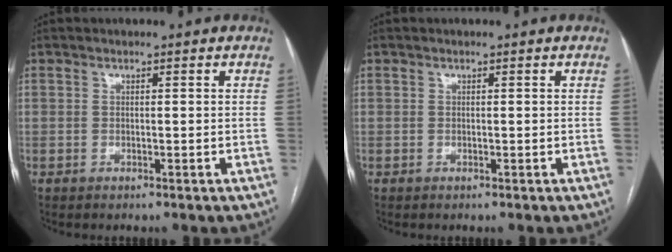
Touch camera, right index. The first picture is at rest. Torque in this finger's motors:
{"motor_torque": [0.02, -0.02, 0.00, 0.00]}